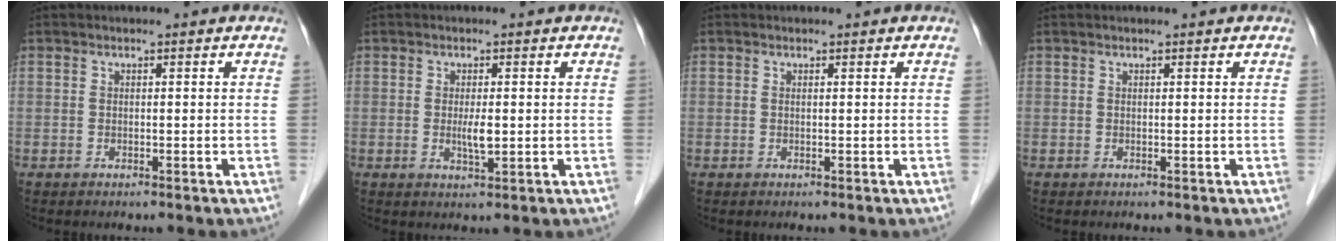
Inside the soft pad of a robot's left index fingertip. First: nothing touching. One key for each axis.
{"total": 2.5, "fx": -0.1, "fy": 0.5, "fz": 2.5, "tx": -0.050, "ty": -0.005, "tz": 0.000}
{"total": 0.0}
{"total": 0.0}